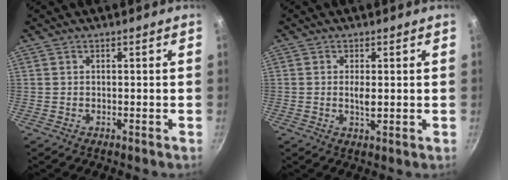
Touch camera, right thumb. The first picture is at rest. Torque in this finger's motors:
{"motor_torque": [2.58, 2.43, -0.24, -0.01, -0.01]}